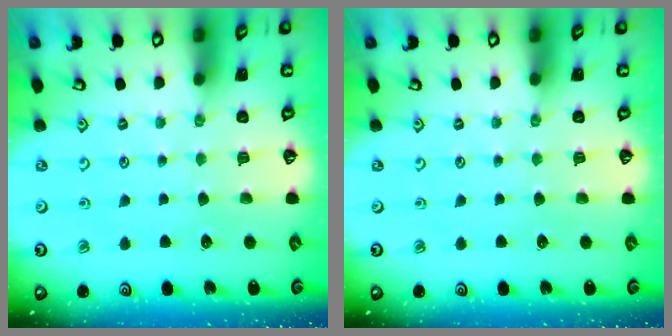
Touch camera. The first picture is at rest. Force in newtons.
{"total": 0.0}